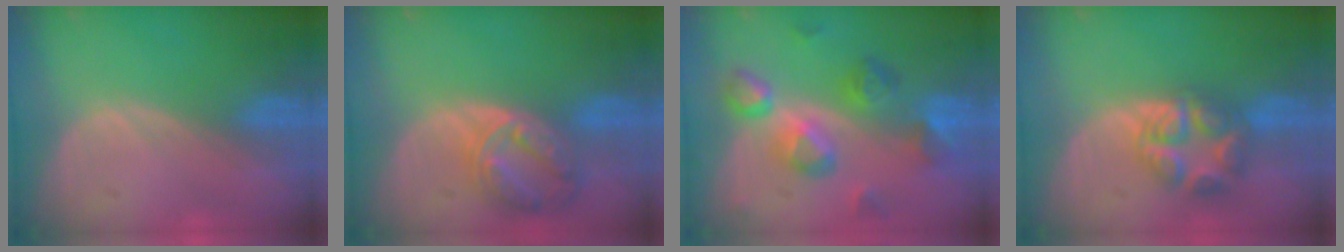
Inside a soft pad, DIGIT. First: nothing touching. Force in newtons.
{"total": 8.3, "press": 7.2, "slide": 4.2}
{"total": 8.8, "press": 8.5, "slide": 2.4}
{"total": 6.5, "press": 6.5, "slide": 0.1}